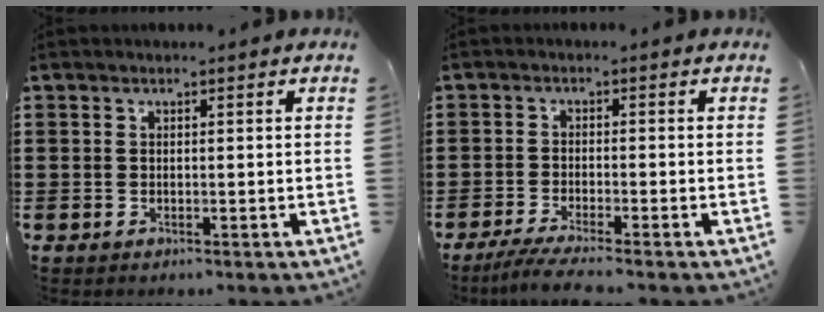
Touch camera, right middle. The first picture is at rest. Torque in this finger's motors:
{"motor_torque": [0.78, -0.04, 0.07, 0.04]}